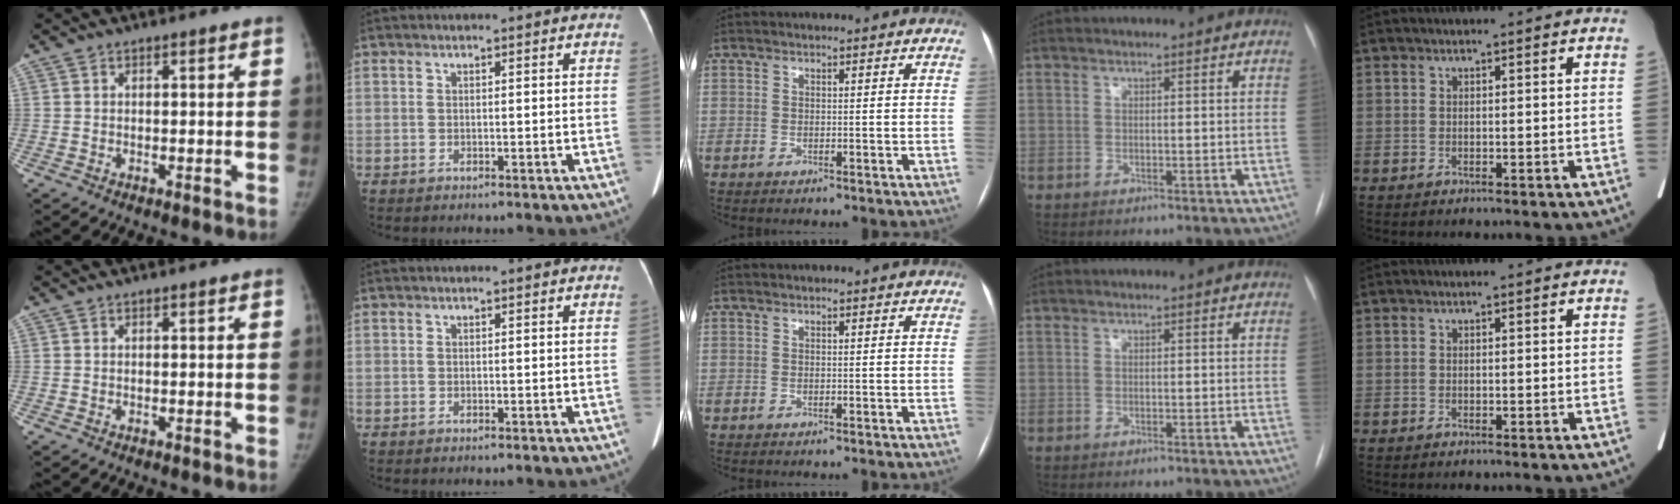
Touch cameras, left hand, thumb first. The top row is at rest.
{}